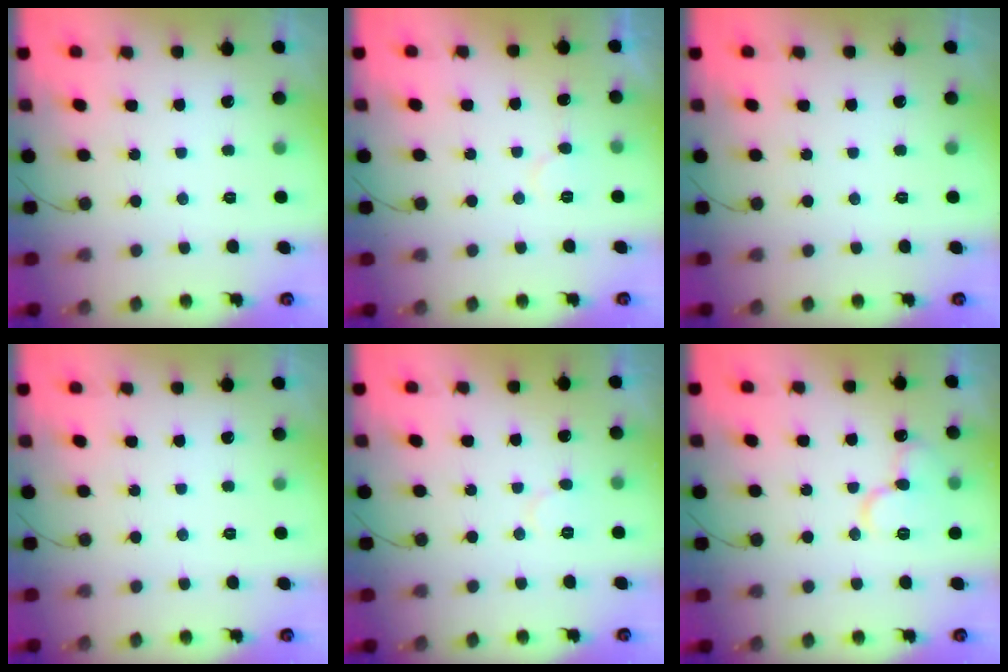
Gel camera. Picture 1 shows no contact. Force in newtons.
{"total": 5.1, "press": 5.1, "slide": 0.3}
{"total": 0.0}
{"total": 0.0}
{"total": 5.3, "press": 5.2, "slide": 0.6}
{"total": 12.2, "press": 12.1, "slide": 1.6}